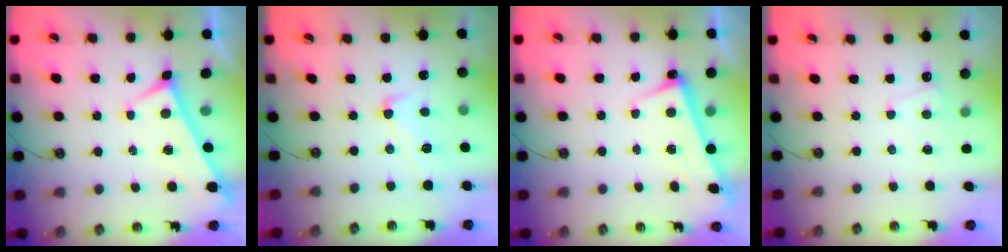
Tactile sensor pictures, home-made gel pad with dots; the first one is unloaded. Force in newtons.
{"total": 2.1, "press": 1.8, "slide": 1.1}
{"total": 2.5, "press": 2.5, "slide": 0.7}
{"total": 1.1, "press": 1.0, "slide": 0.4}